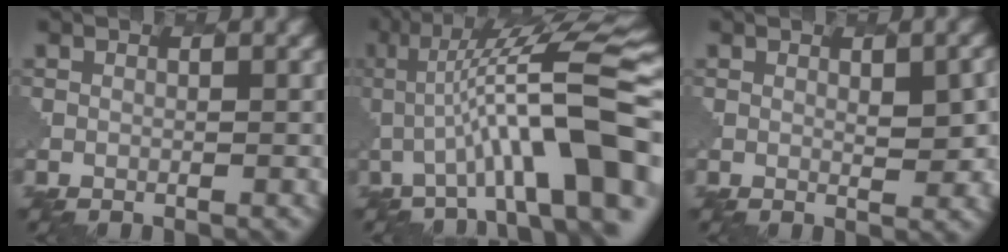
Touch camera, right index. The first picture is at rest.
{"total": 11.6, "force": [-0.9, 2.3, 11.3], "torque": [-0.165, 0.030, -0.013]}
{"total": 2.9, "force": [0.9, 1.0, 2.6], "torque": [-0.037, -0.001, 0.016]}